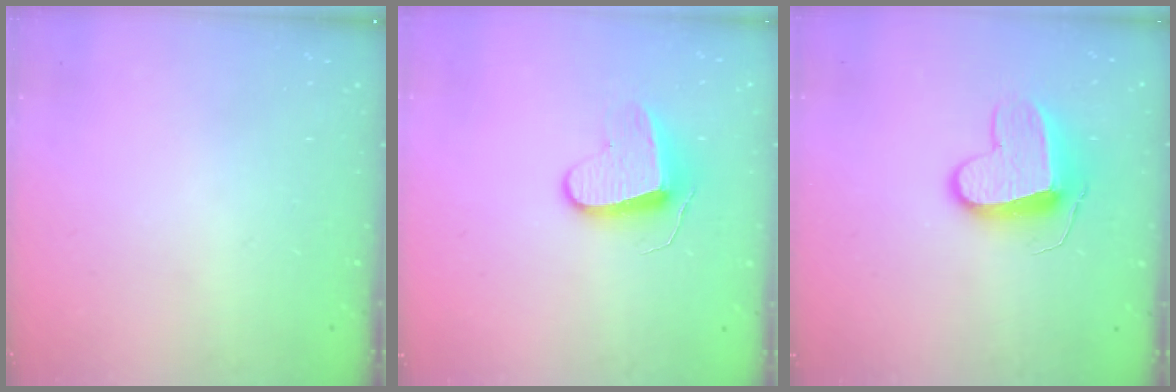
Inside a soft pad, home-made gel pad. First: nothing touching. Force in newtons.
{"total": 9.5, "press": 9.5, "slide": 0.4}
{"total": 9.9, "press": 9.9, "slide": 0.0}